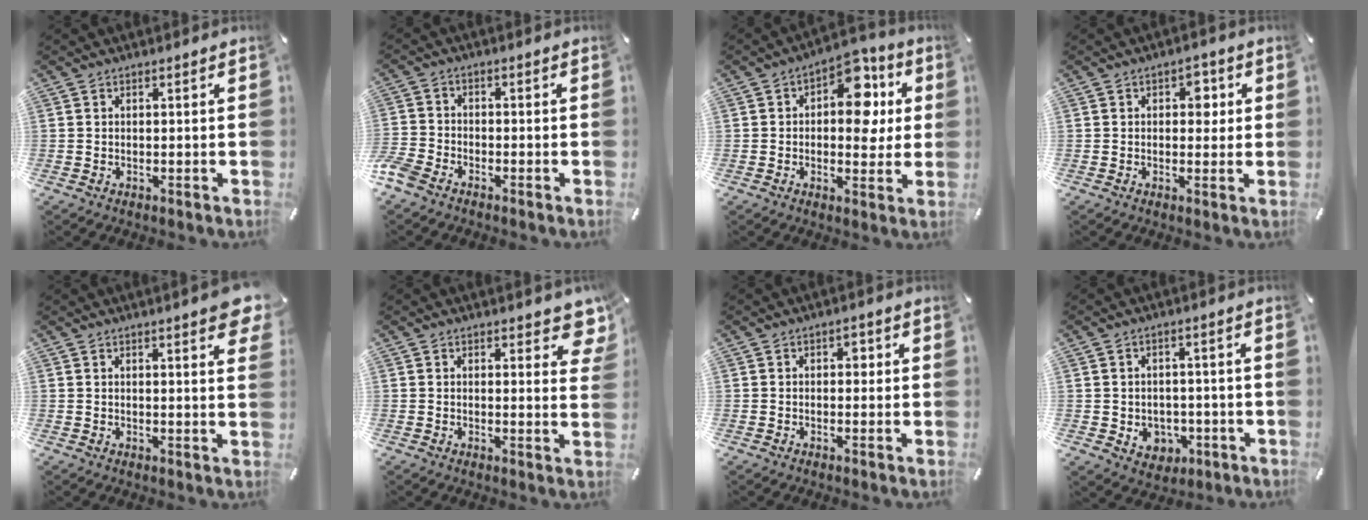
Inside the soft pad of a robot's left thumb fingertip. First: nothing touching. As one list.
[{"total": 4.2, "force": [-3.2, 2.2, 1.6], "torque": [-0.048, 0.009, -0.066]}, {"total": 13.0, "force": [3.1, 8.2, 9.6], "torque": [-0.116, -0.019, 0.049]}, {"total": 3.9, "force": [0.7, 2.7, 2.8], "torque": [-0.018, -0.006, 0.000]}, {"total": 4.6, "force": [3.0, 0.9, 3.4], "torque": [-0.040, -0.022, 0.046]}, {"total": 7.2, "force": [4.6, 3.4, 4.3], "torque": [-0.032, -0.034, 0.073]}, {"total": 1.8, "force": [0.3, 1.3, 1.2], "torque": [-0.010, 0.001, -0.001]}, {"total": 5.0, "force": [-0.6, 4.6, 1.8], "torque": [-0.011, 0.004, -0.011]}]